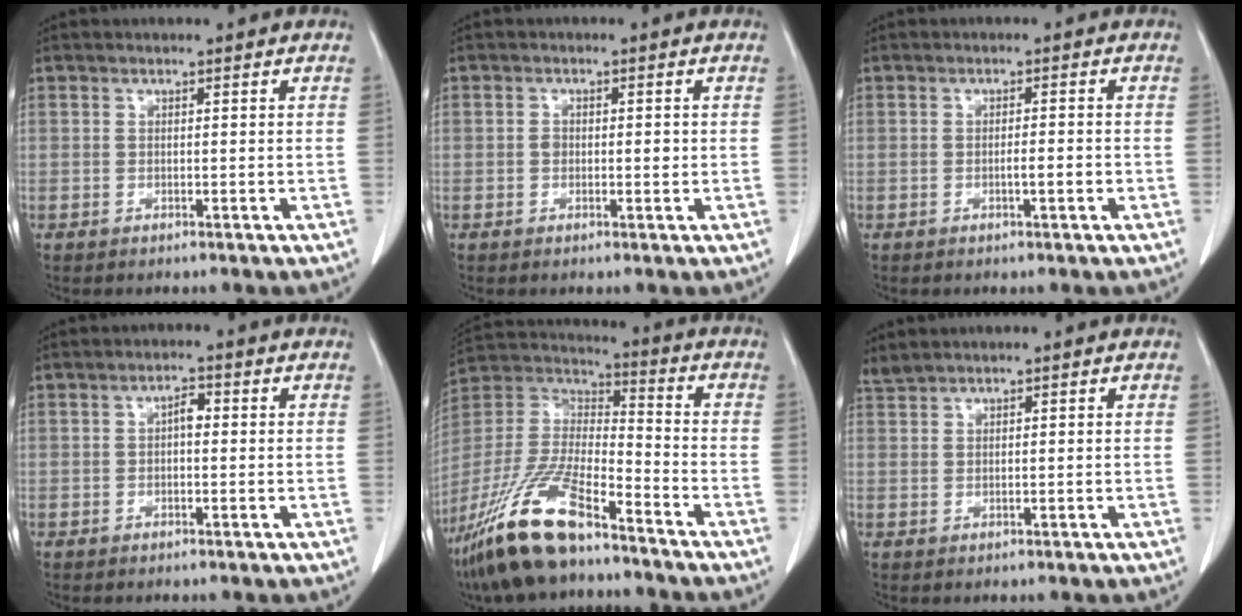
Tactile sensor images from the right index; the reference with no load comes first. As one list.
[{"total": 2.1, "force": [-0.1, 1.3, 1.6], "torque": [-0.025, 0.003, -0.001]}, {"total": 1.9, "force": [-0.6, 0.2, 1.7], "torque": [-0.028, 0.000, -0.011]}, {"total": 2.0, "force": [0.1, 0.9, 1.7], "torque": [-0.024, 0.006, -0.002]}, {"total": 18.5, "force": [-13.0, 4.3, 12.4], "torque": [-0.284, -0.022, -0.245]}, {"total": 1.5, "force": [1.4, -0.2, 0.4], "torque": [-0.010, 0.015, 0.035]}]